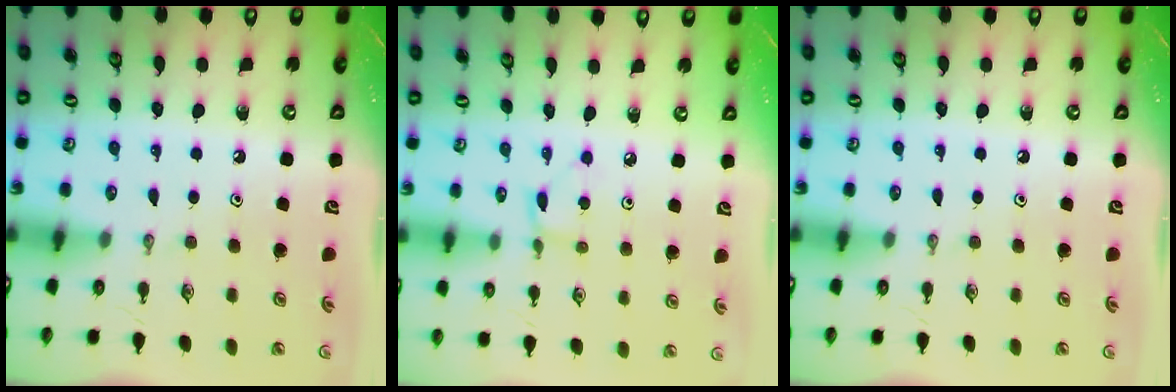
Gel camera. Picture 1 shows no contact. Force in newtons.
{"total": 2.4, "press": 2.3, "slide": 0.3}
{"total": 0.0}